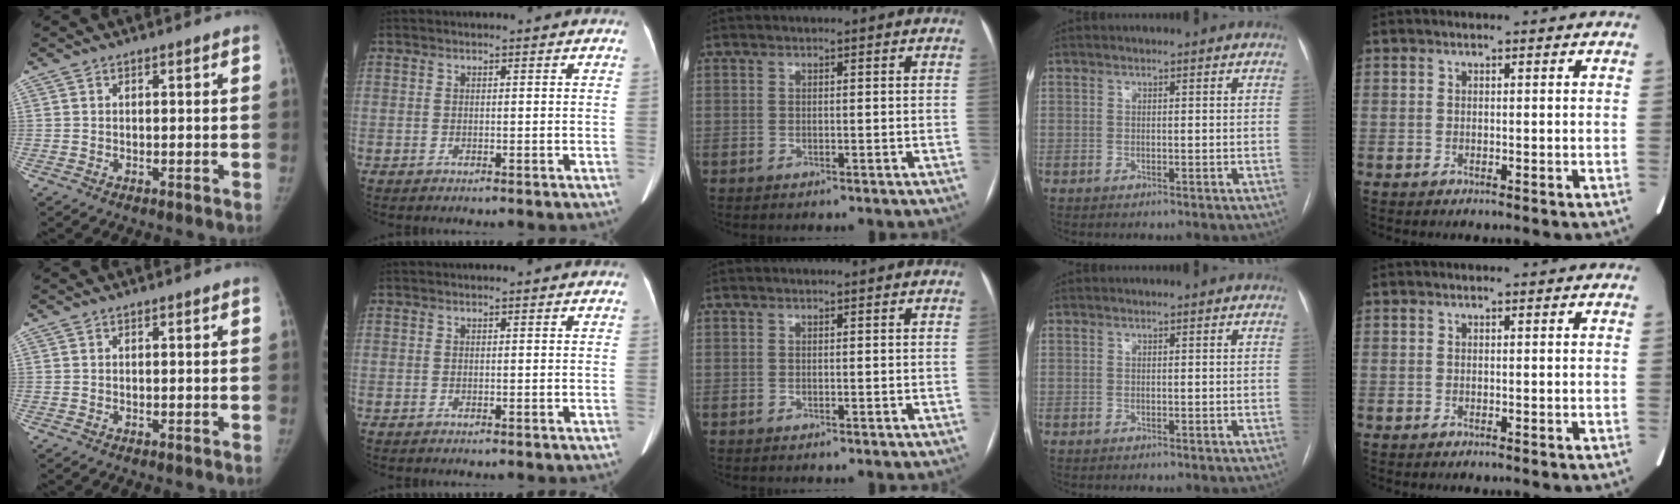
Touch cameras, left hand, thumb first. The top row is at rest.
{}